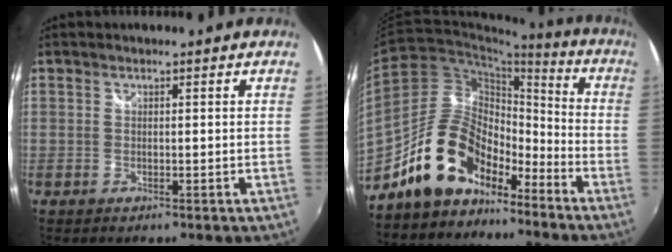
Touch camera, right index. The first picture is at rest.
{"total": 15.3, "force": [-11.2, 7.9, 6.8], "torque": [-0.124, 0.035, -0.184]}